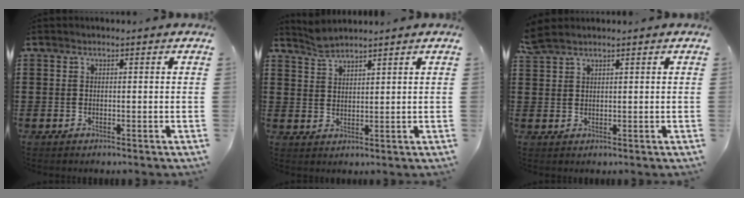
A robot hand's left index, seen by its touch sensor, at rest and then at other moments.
{"total": 2.8, "force": [2.7, 0.3, 0.7], "torque": [-0.020, -0.001, 0.052]}
{"total": 2.4, "force": [2.1, 0.6, 1.0], "torque": [-0.026, 0.003, 0.041]}